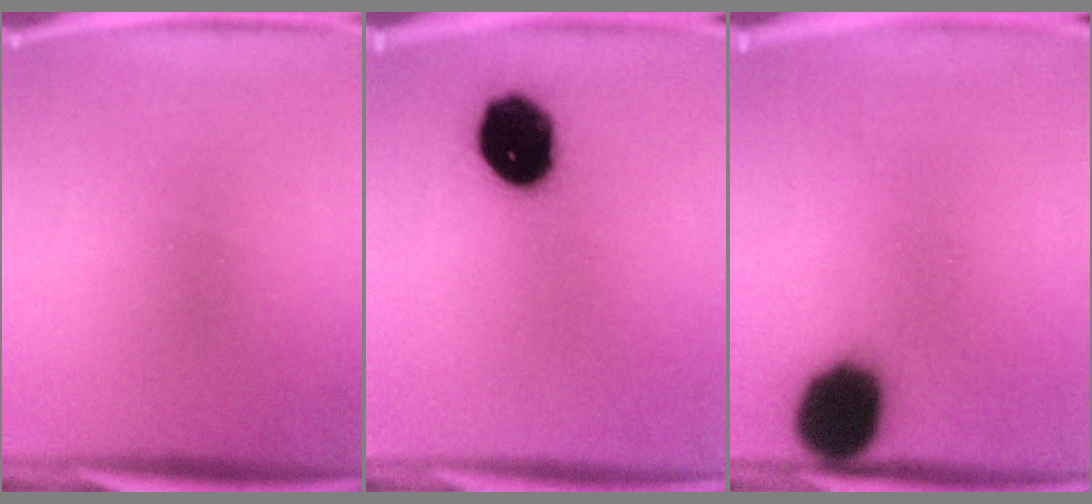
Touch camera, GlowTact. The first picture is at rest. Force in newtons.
{"total": 15.4}
{"total": 9.5}